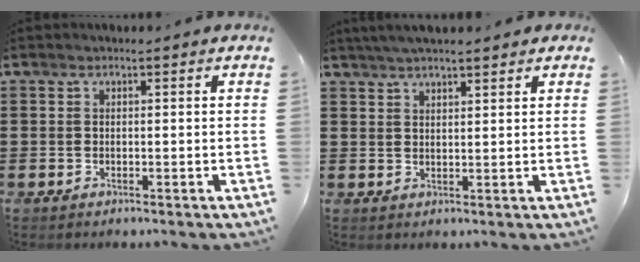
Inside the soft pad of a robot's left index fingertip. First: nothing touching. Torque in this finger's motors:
{"motor_torque": [2.14, 0.00, 0.90, 0.21]}